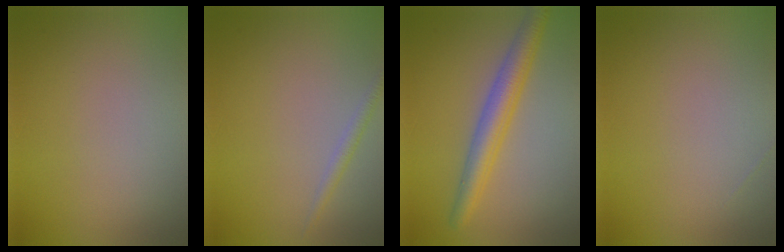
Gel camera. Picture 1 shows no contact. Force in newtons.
{"total": 1.1, "press": 1.1, "slide": 0.0}
{"total": 4.2, "press": 4.2, "slide": 0.2}
{"total": 0.0}